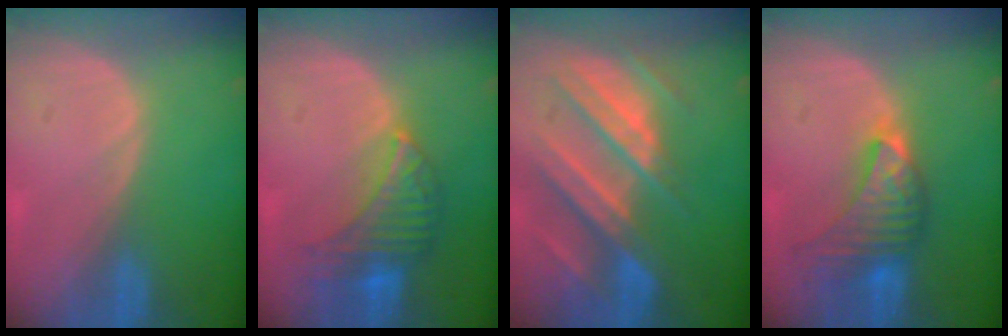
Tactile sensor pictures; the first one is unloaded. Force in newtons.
{"total": 7.7, "press": 7.1, "slide": 3.0}
{"total": 10.5, "press": 9.3, "slide": 4.9}
{"total": 7.4, "press": 7.4, "slide": 0.5}